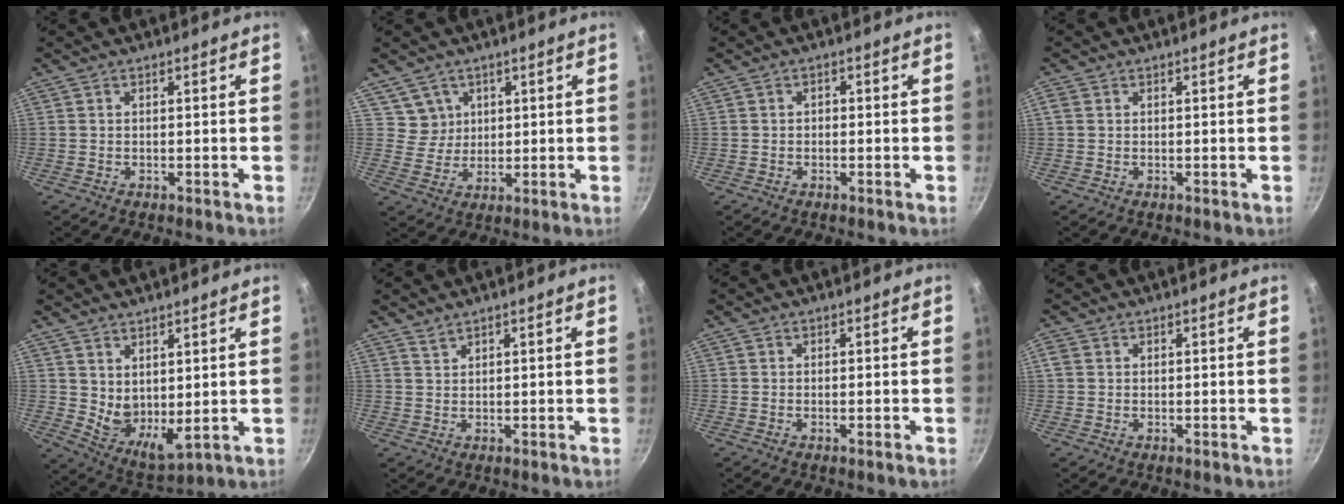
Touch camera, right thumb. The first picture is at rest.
{"total": 4.8, "force": [2.3, 4.2, 0.5], "torque": [0.016, -0.005, 0.046]}
{"total": 0.8, "force": [-0.3, 0.6, 0.4], "torque": [-0.005, 0.003, -0.005]}
{"total": 1.4, "force": [0.3, 1.2, 0.7], "torque": [-0.014, 0.000, 0.004]}
{"total": 7.9, "force": [3.8, 4.0, 5.7], "torque": [-0.087, -0.044, 0.079]}
{"total": 1.2, "force": [1.1, 0.1, 0.3], "torque": [-0.005, -0.007, 0.028]}
{"total": 0.6, "force": [-0.2, -0.1, 0.5], "torque": [-0.011, -0.001, -0.004]}
{"total": 1.8, "force": [0.4, 1.5, 0.8], "torque": [-0.017, 0.000, 0.007]}